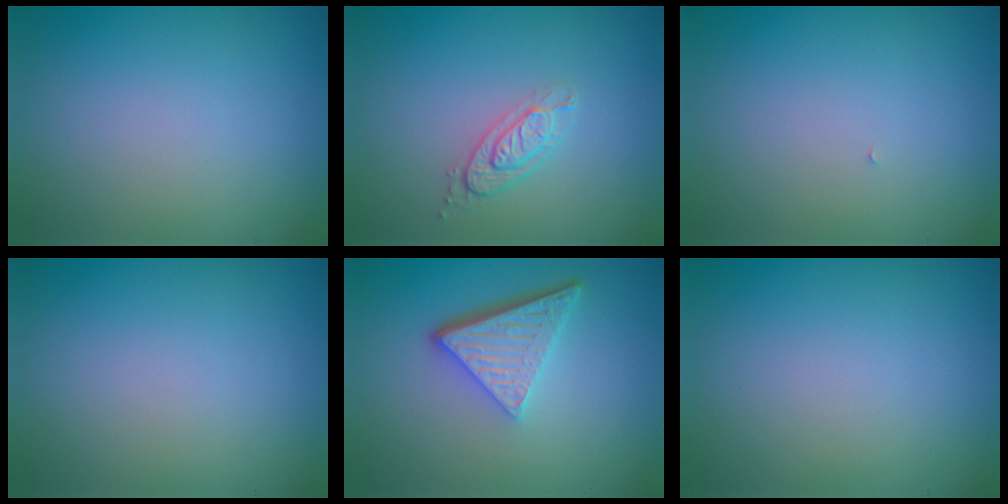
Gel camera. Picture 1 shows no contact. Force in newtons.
{"total": 2.1, "press": 1.9, "slide": 0.8}
{"total": 0.0}
{"total": 0.0}
{"total": 5.1, "press": 3.5, "slide": 3.7}
{"total": 0.0}